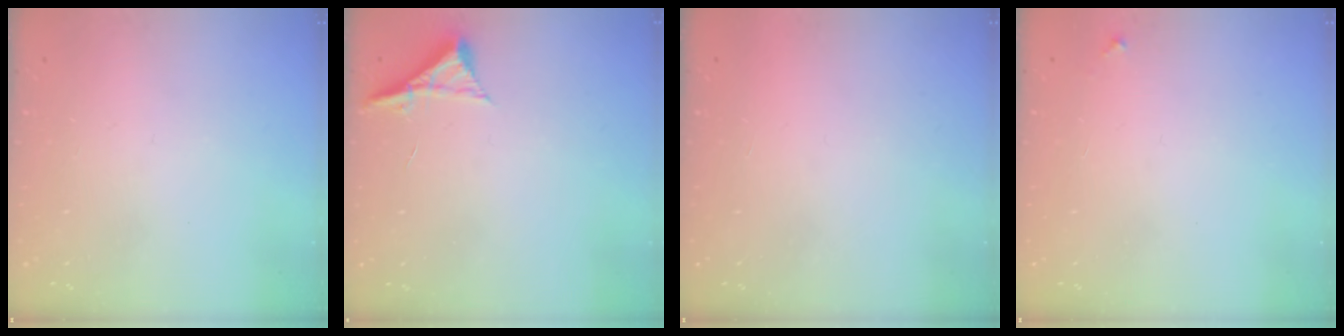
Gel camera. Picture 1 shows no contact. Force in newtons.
{"total": 5.4, "press": 5.4, "slide": 0.7}
{"total": 1.6, "press": 1.6, "slide": 0.1}
{"total": 3.3, "press": 3.2, "slide": 0.3}